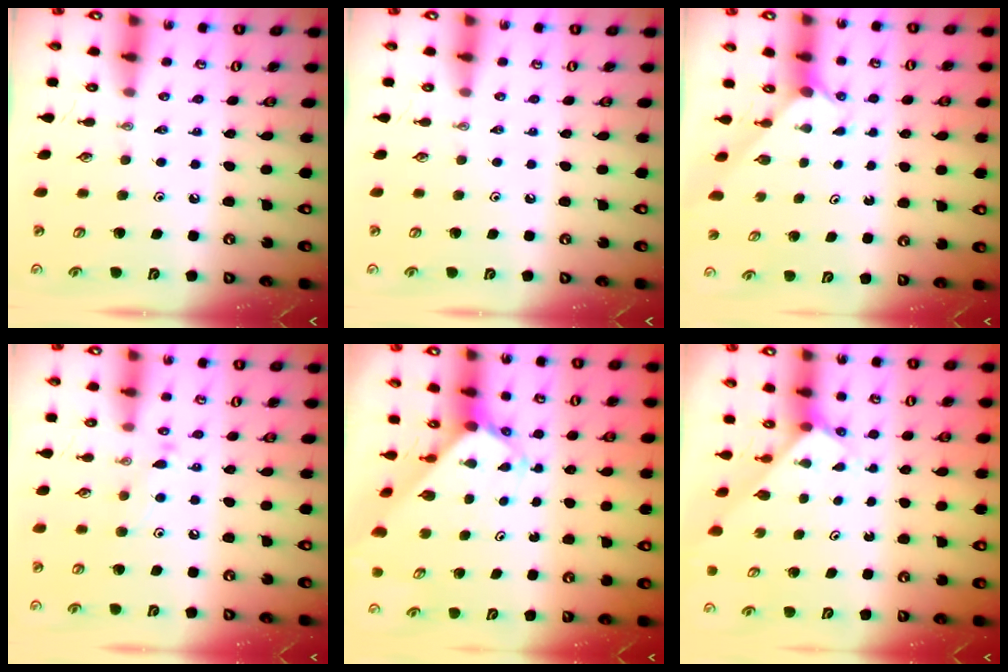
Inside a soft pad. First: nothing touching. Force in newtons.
{"total": 0.0}
{"total": 2.1, "press": 2.0, "slide": 0.3}
{"total": 9.0, "press": 8.9, "slide": 0.8}
{"total": 3.1, "press": 3.1, "slide": 0.3}
{"total": 2.2, "press": 2.2, "slide": 0.1}